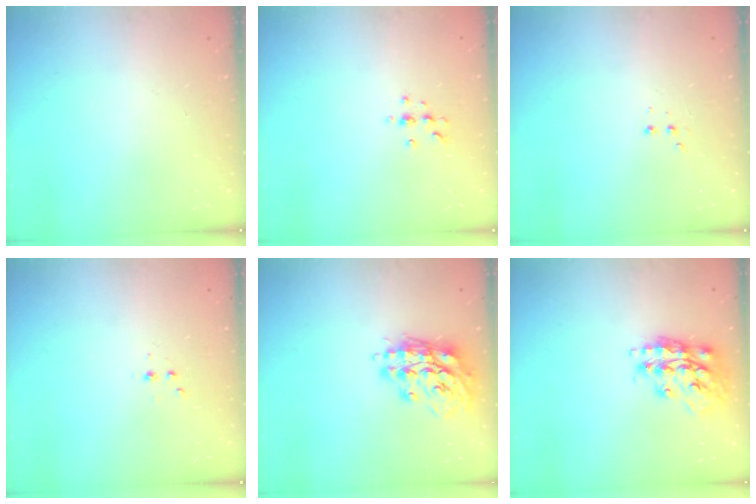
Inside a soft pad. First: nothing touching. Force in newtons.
{"total": 4.8, "press": 4.7, "slide": 0.6}
{"total": 2.5, "press": 2.4, "slide": 0.8}
{"total": 2.3, "press": 2.3, "slide": 0.3}
{"total": 14.9, "press": 14.9, "slide": 1.6}
{"total": 17.3, "press": 17.2, "slide": 1.7}